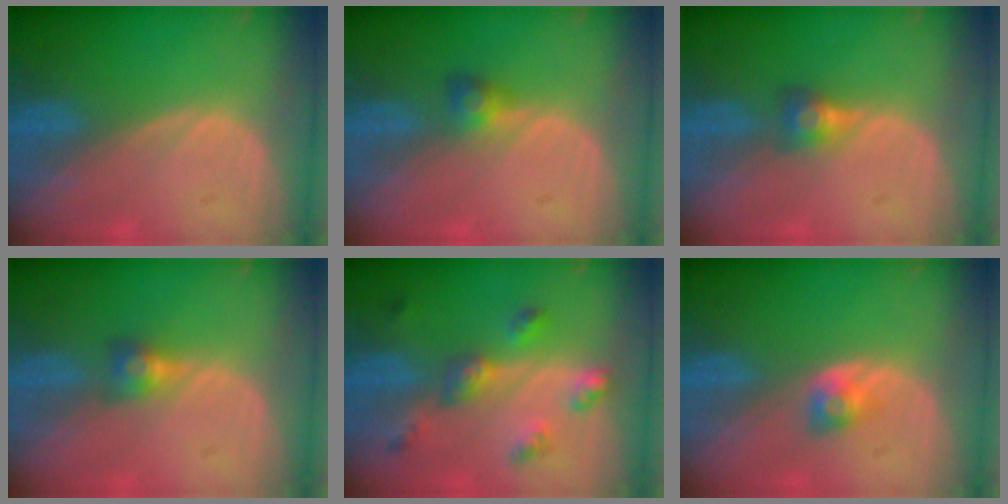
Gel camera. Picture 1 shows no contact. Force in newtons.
{"total": 2.5, "press": 2.5, "slide": 0.5}
{"total": 2.8, "press": 2.6, "slide": 1.0}
{"total": 2.8, "press": 2.5, "slide": 1.3}
{"total": 5.9, "press": 5.8, "slide": 0.9}
{"total": 2.6, "press": 2.3, "slide": 1.1}